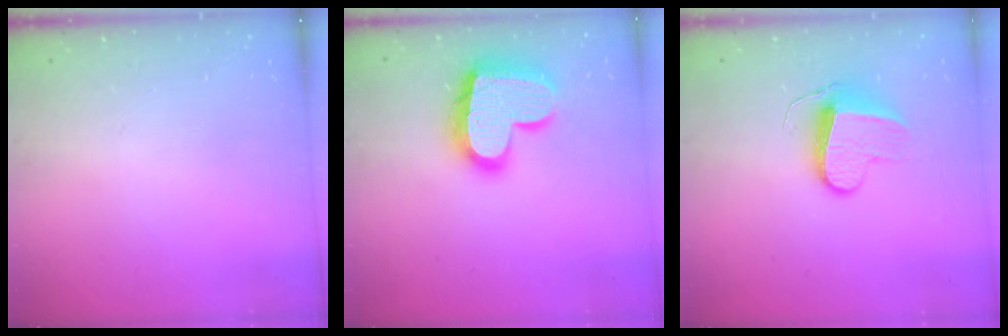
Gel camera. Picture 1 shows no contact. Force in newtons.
{"total": 20.3, "press": 20.3, "slide": 1.4}
{"total": 9.9, "press": 9.8, "slide": 0.6}